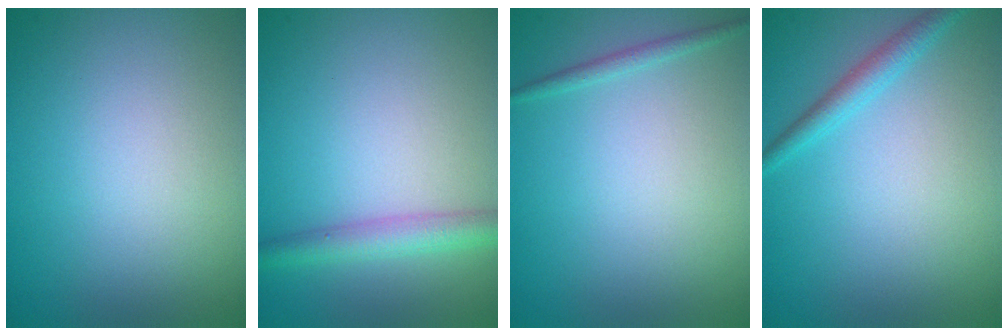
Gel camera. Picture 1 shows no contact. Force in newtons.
{"total": 2.9, "press": 2.9, "slide": 0.1}
{"total": 0.9, "press": 0.9, "slide": 0.1}
{"total": 1.9, "press": 1.9, "slide": 0.1}